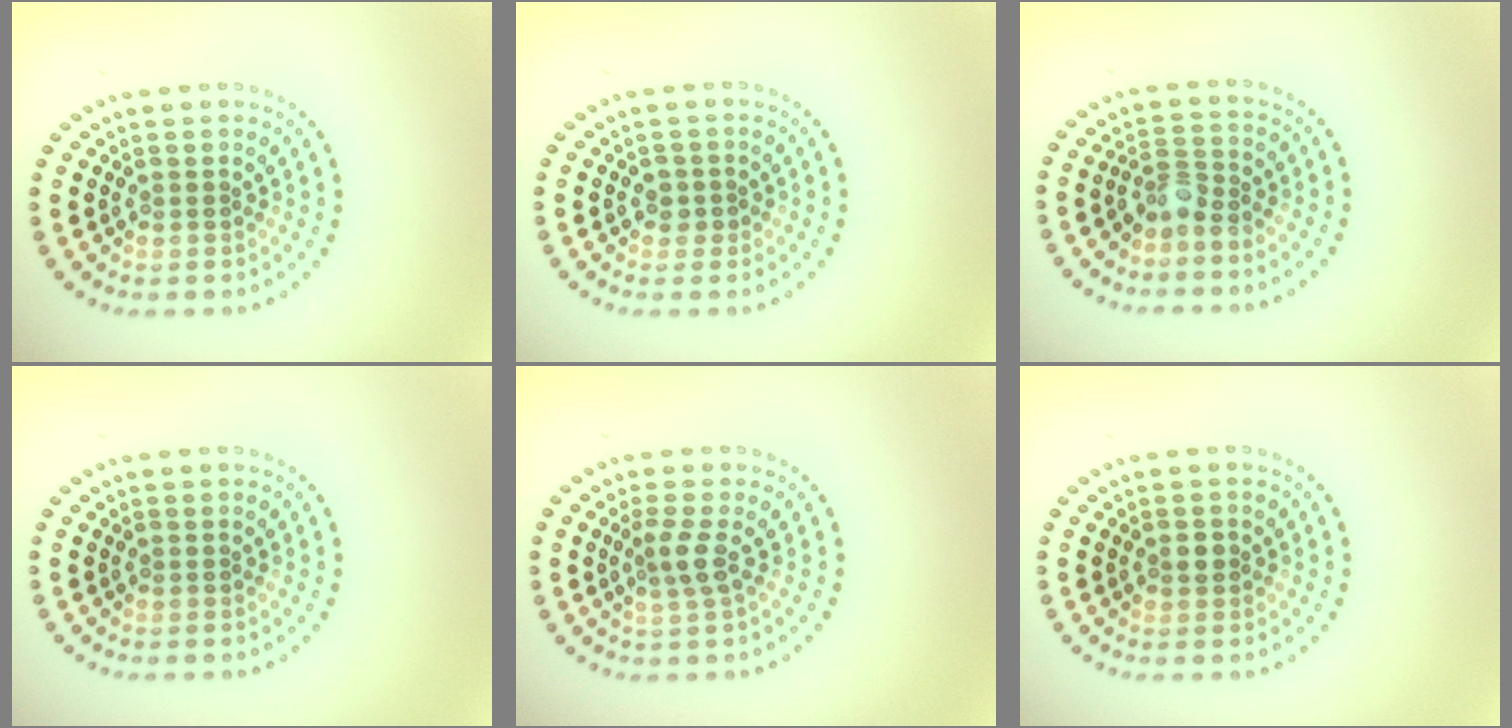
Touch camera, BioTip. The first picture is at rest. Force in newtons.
{"total": 1.0, "press": 1.0, "slide": 0.4}
{"total": 2.2, "press": 1.6, "slide": 1.4}
{"total": 0.0}
{"total": 2.1, "press": 1.6, "slide": 1.4}
{"total": 1.1, "press": 1.1, "slide": 0.3}